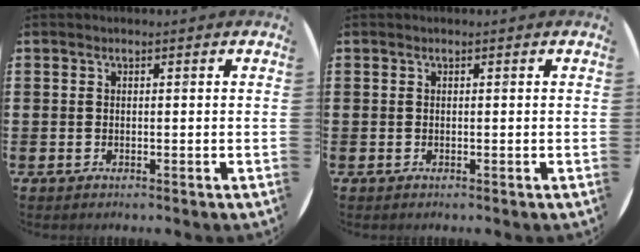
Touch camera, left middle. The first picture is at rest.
{"total": 0.0}